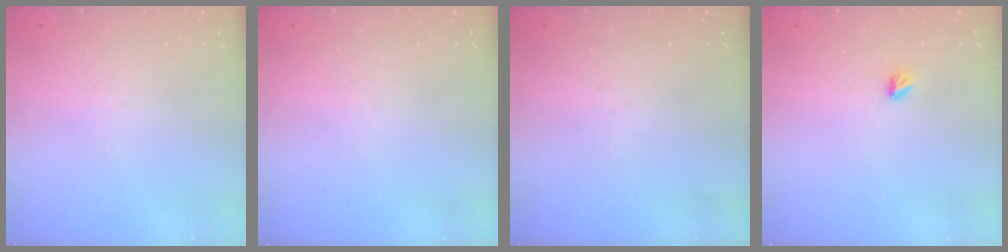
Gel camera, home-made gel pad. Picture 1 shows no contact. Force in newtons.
{"total": 0.0}
{"total": 0.0}
{"total": 3.3, "press": 3.3, "slide": 0.4}